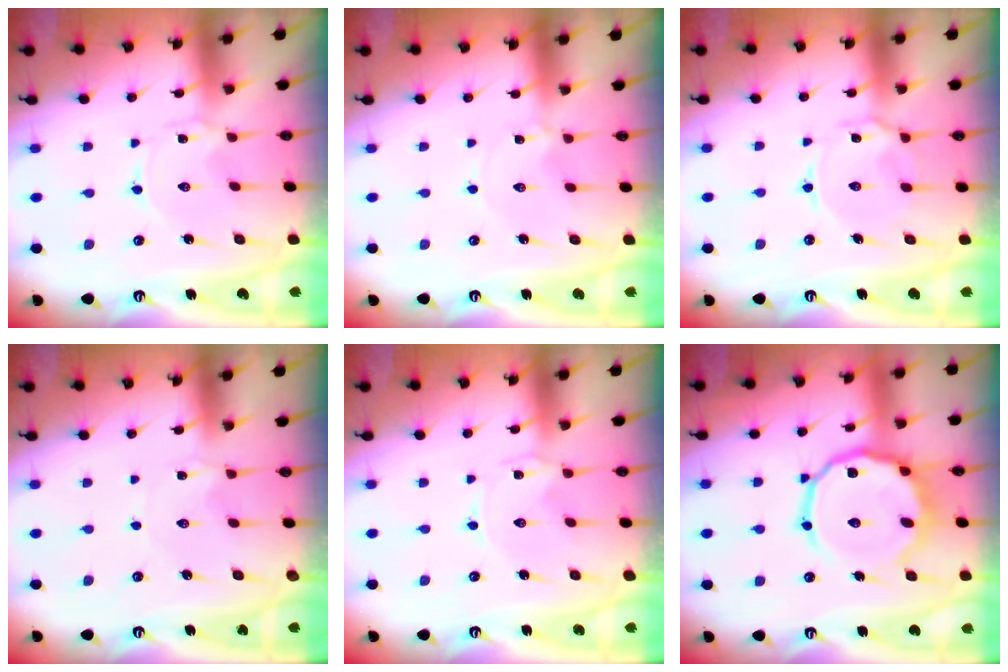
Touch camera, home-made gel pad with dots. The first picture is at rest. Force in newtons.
{"total": 0.0}
{"total": 6.5, "press": 6.5, "slide": 0.6}
{"total": 1.0, "press": 1.0, "slide": 0.2}
{"total": 0.0}
{"total": 15.7, "press": 15.5, "slide": 2.2}